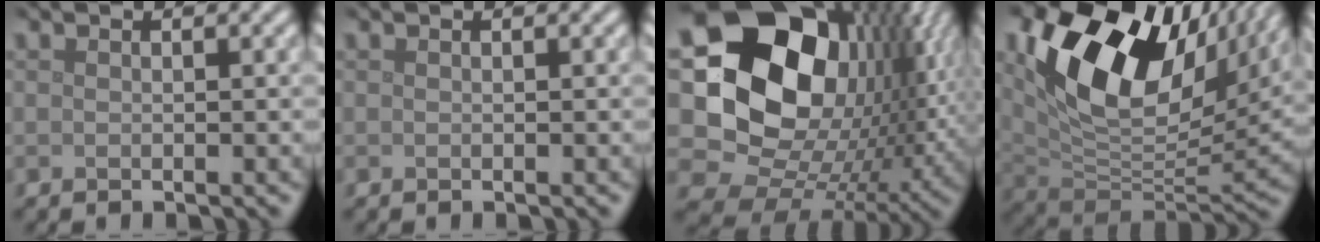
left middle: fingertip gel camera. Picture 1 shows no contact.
{"total": 0.0}
{"total": 20.1, "force": [4.1, 15.5, 12.3], "torque": [-0.225, 0.010, 0.086]}
{"total": 15.6, "force": [6.6, 8.5, 11.3], "torque": [-0.201, 0.012, 0.117]}